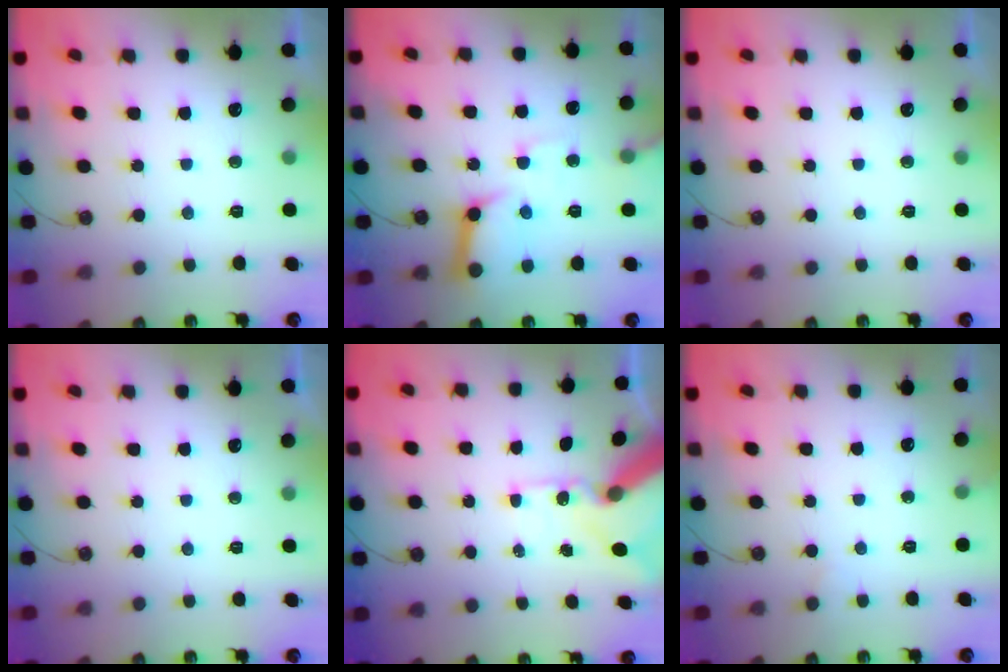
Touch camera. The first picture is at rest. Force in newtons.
{"total": 15.1, "press": 15.0, "slide": 1.9}
{"total": 0.0}
{"total": 0.0}
{"total": 15.0, "press": 14.8, "slide": 2.4}
{"total": 4.2, "press": 4.2, "slide": 0.4}